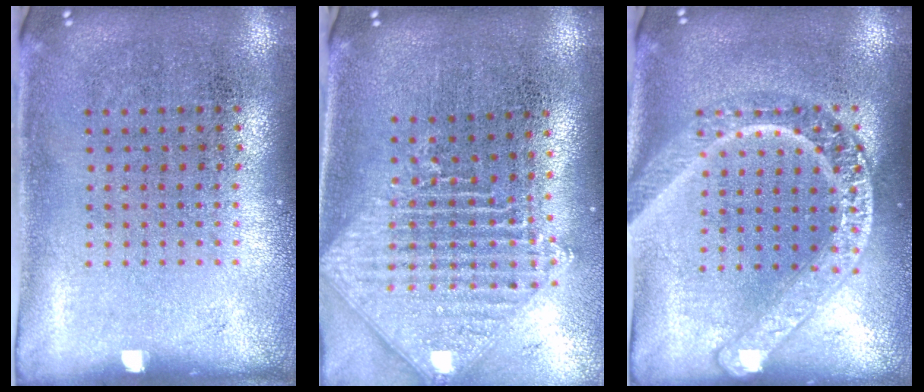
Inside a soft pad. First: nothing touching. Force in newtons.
{"total": 2.3, "press": 1.8, "slide": 1.4}
{"total": 2.9, "press": 2.9, "slide": 0.4}